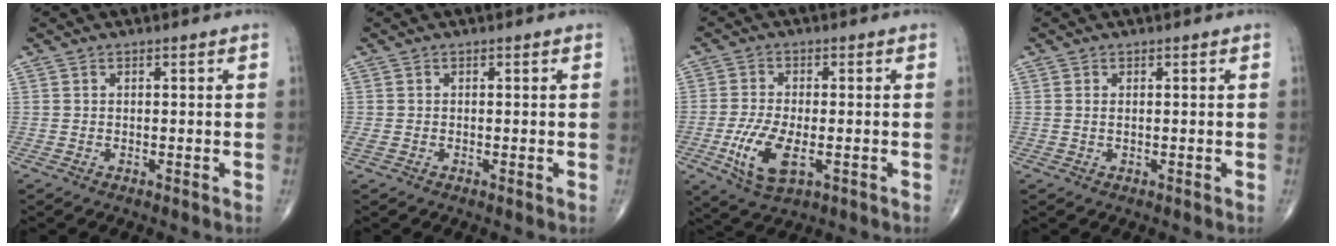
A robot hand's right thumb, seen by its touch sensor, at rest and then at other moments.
{"total": 1.1, "force": [-0.2, 0.6, 1.0], "torque": [-0.032, -0.005, -0.006]}
{"total": 9.1, "force": [-2.6, 4.0, 7.7], "torque": [-0.161, -0.007, -0.043]}
{"total": 0.5, "force": [0.1, 0.2, 0.5], "torque": [-0.014, -0.001, 0.003]}